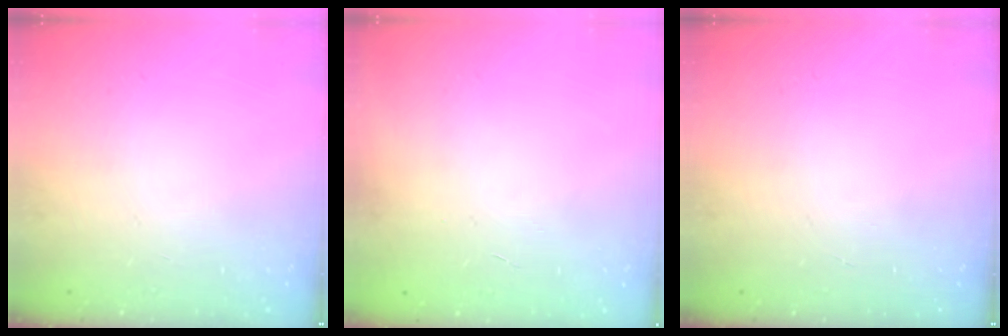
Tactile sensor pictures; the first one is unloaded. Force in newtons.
{"total": 0.0}
{"total": 0.0}